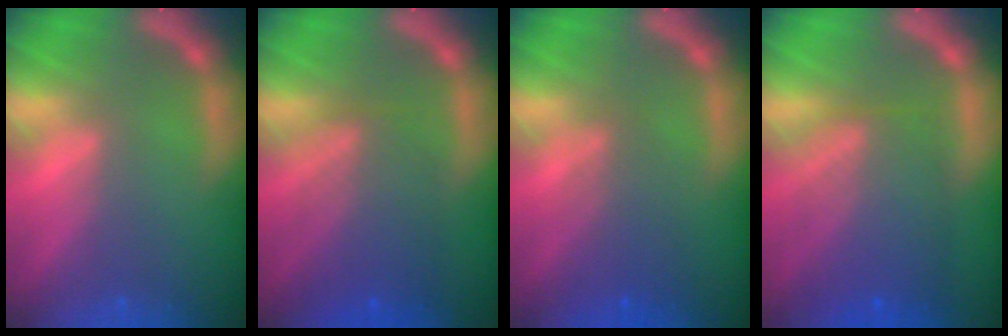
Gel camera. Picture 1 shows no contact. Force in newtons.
{"total": 6.1}
{"total": 3.5}
{"total": 7.5}